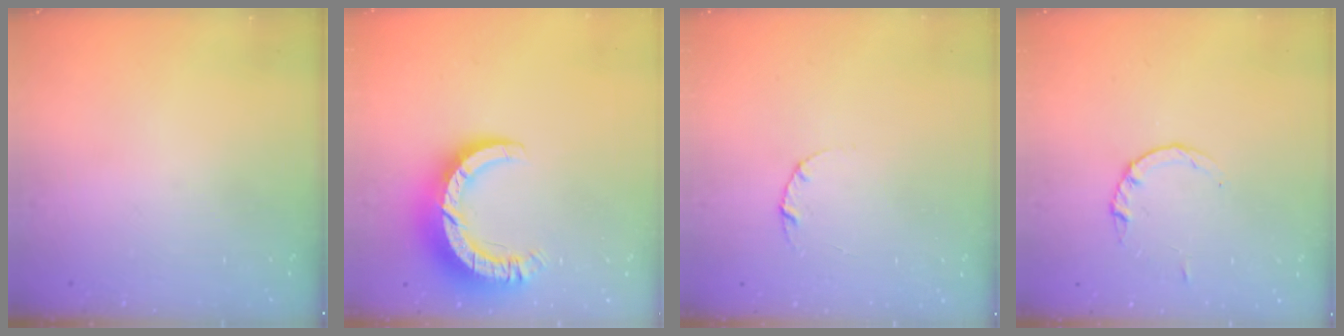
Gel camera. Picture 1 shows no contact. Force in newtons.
{"total": 11.5, "press": 11.5, "slide": 1.0}
{"total": 3.0, "press": 3.0, "slide": 0.4}
{"total": 2.8, "press": 2.8, "slide": 0.4}